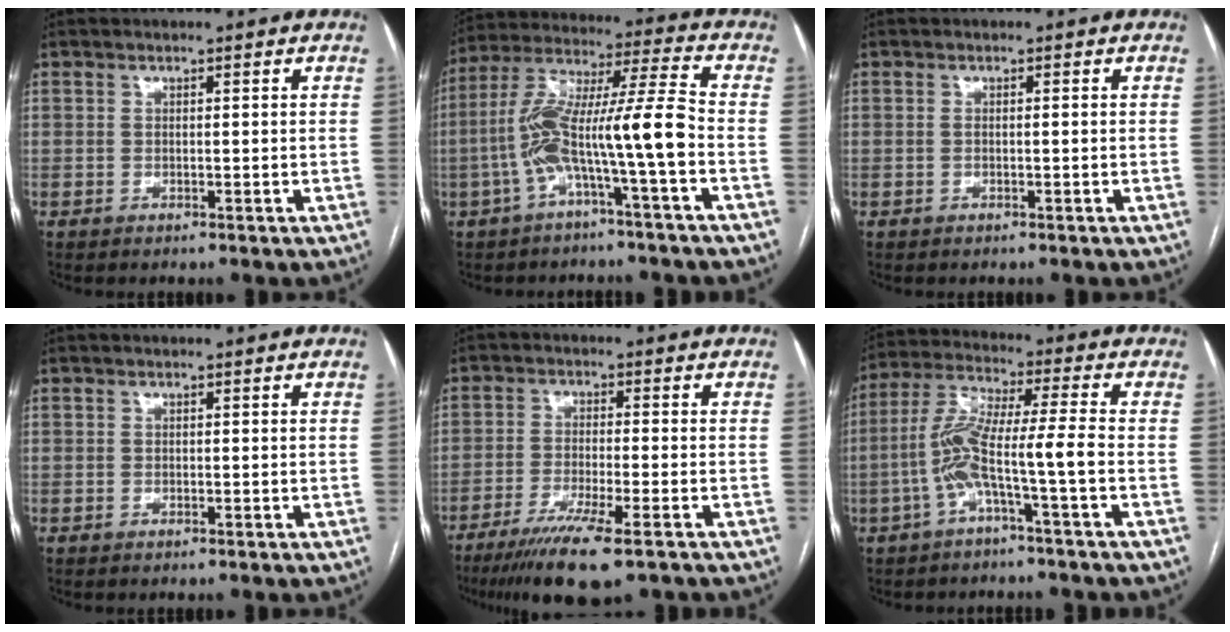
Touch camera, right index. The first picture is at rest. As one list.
[{"total": 12.8, "force": [-3.8, -0.2, 12.2], "torque": [-0.238, 0.031, -0.073]}, {"total": 0.6, "force": [-0.1, 0.1, 0.6], "torque": [-0.011, 0.000, 0.000]}, {"total": 0.0}, {"total": 10.6, "force": [-7.2, 0.5, 7.7], "torque": [-0.129, -0.027, -0.114]}, {"total": 9.0, "force": [-3.0, -0.5, 8.5], "torque": [-0.177, 0.024, -0.061]}]